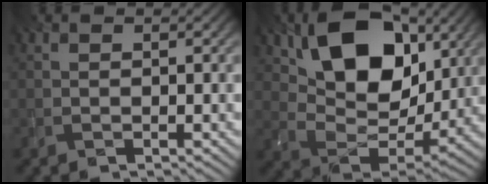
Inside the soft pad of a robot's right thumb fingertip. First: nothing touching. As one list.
[{"total": 13.5, "force": [6.0, 8.2, 8.9], "torque": [-0.153, -0.002, 0.102]}]